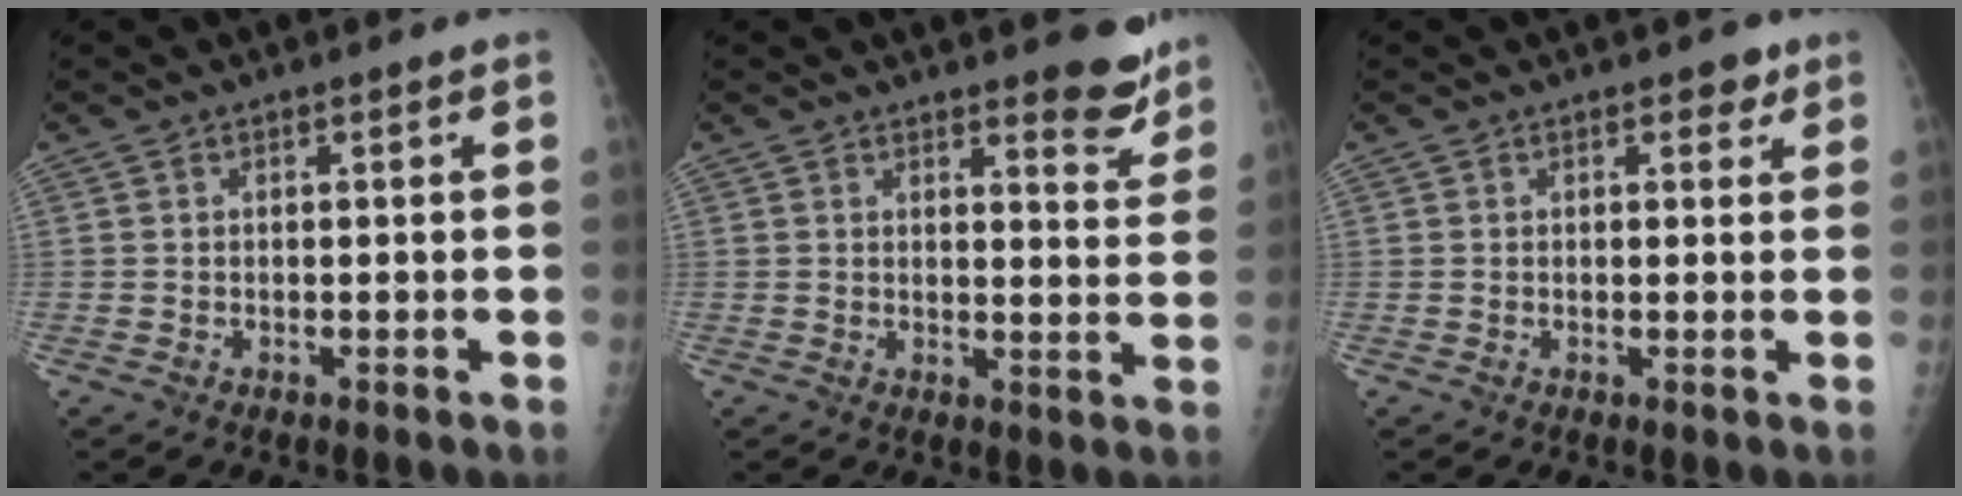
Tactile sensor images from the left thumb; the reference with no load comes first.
{"total": 6.5, "force": [5.2, 2.0, 3.3], "torque": [-0.014, -0.039, 0.059]}
{"total": 2.1, "force": [1.3, 1.3, 1.1], "torque": [0.004, -0.004, 0.013]}